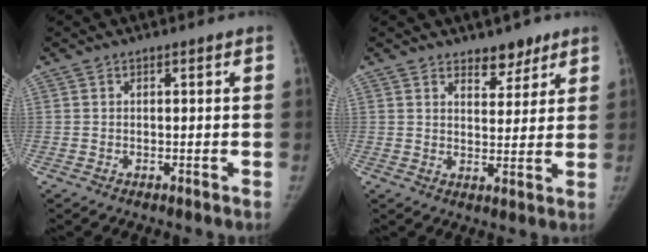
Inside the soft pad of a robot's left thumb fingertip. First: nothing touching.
{"total": 5.1, "force": [3.8, 2.7, 2.0], "torque": [0.003, -0.027, 0.059]}